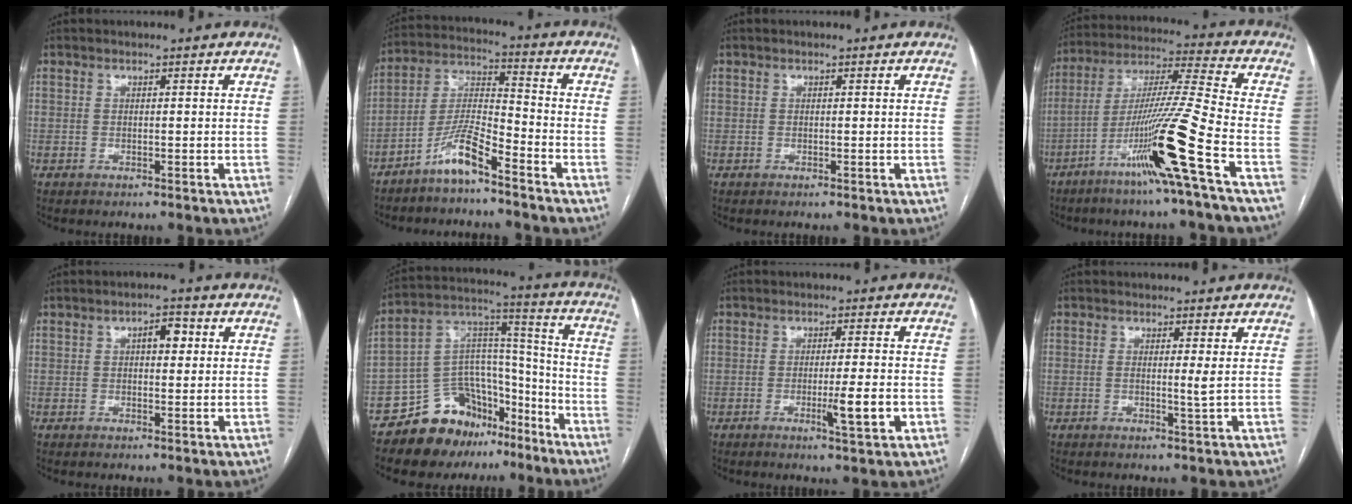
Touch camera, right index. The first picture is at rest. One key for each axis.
{"total": 7.7, "fx": -5.6, "fy": 0.9, "fz": 5.2, "tx": -0.114, "ty": -0.001, "tz": -0.113}
{"total": 0.0}
{"total": 16.4, "fx": -7.8, "fy": -2.5, "fz": 14.2, "tx": -0.276, "ty": -0.019, "tz": -0.146}
{"total": 3.3, "fx": 0.9, "fy": 1.5, "fz": 2.8, "tx": -0.044, "ty": 0.014, "tz": 0.012}
{"total": 15.9, "fx": -11.6, "fy": 9.4, "fz": 5.4, "tx": -0.074, "ty": 0.085, "tz": -0.190}
{"total": 5.2, "fx": -1.7, "fy": -0.1, "fz": 4.9, "tx": -0.081, "ty": -0.008, "tz": -0.023}
{"total": 1.6, "fx": 0.1, "fy": -0.5, "fz": 1.5, "tx": -0.028, "ty": -0.003, "tz": 0.001}